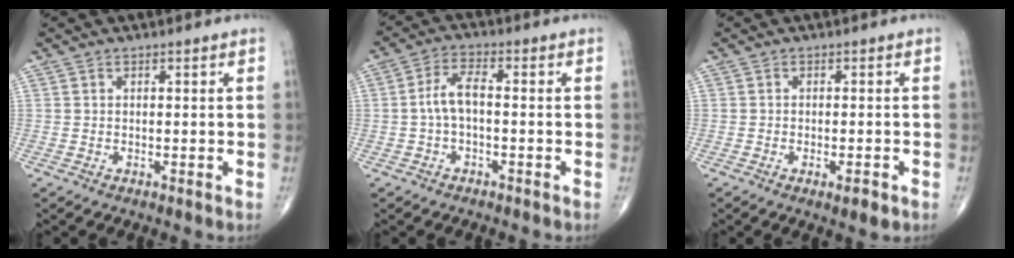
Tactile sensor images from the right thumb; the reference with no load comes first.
{"total": 5.0, "force": [-0.6, 2.1, 4.4], "torque": [-0.089, 0.021, -0.018]}
{"total": 3.0, "force": [-1.5, 0.7, 2.5], "torque": [-0.034, 0.000, -0.020]}